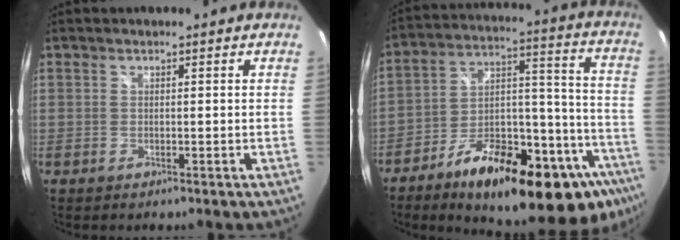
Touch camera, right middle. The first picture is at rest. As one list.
[{"total": 30.3, "force": [-18.6, 10.9, 21.3], "torque": [-0.281, 0.025, -0.262]}]